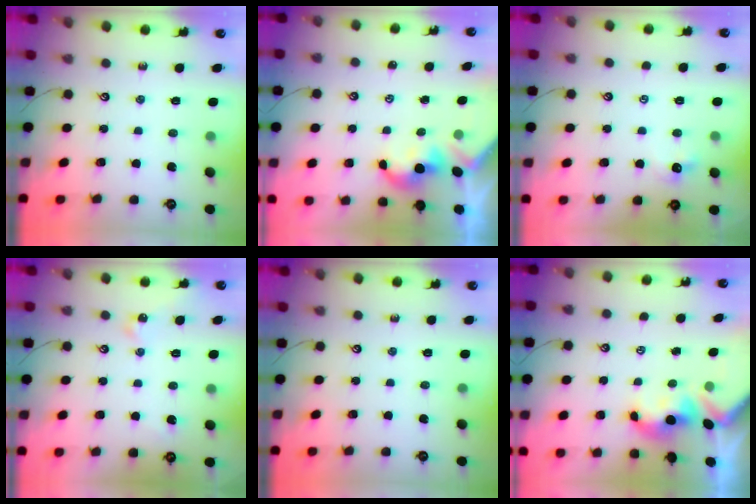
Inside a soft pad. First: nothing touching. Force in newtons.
{"total": 1.7, "press": 1.7, "slide": 0.2}
{"total": 0.7, "press": 0.6, "slide": 0.5}
{"total": 1.9, "press": 1.9, "slide": 0.2}
{"total": 0.0}
{"total": 1.7, "press": 1.5, "slide": 0.7}